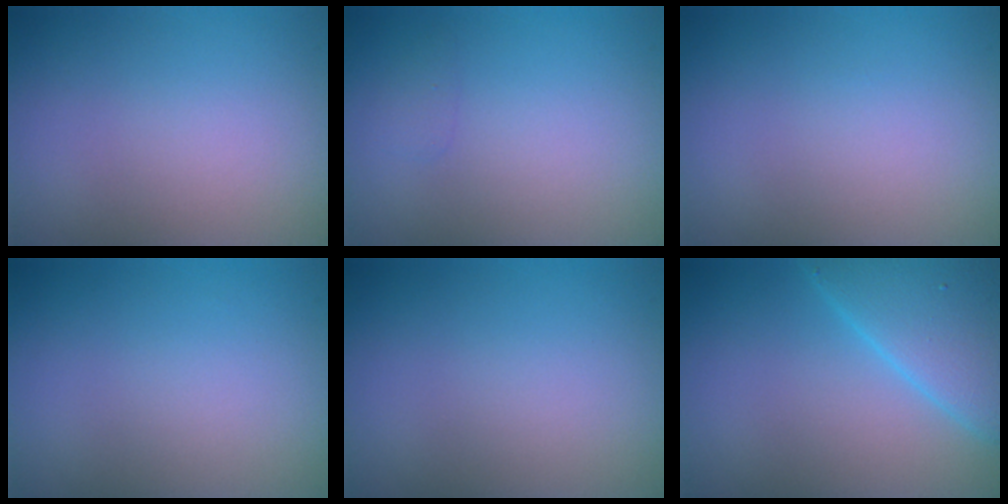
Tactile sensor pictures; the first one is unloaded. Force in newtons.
{"total": 0.6, "press": 0.6, "slide": 0.1}
{"total": 0.0}
{"total": 0.0}
{"total": 0.0}
{"total": 6.0, "press": 6.0, "slide": 0.3}